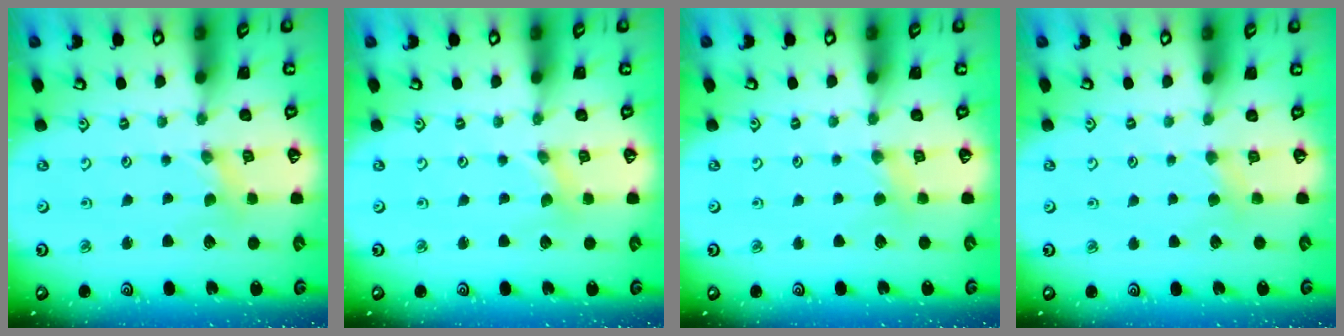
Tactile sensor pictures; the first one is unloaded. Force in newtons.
{"total": 0.0}
{"total": 2.7, "press": 2.7, "slide": 0.4}
{"total": 2.8, "press": 2.8, "slide": 0.6}